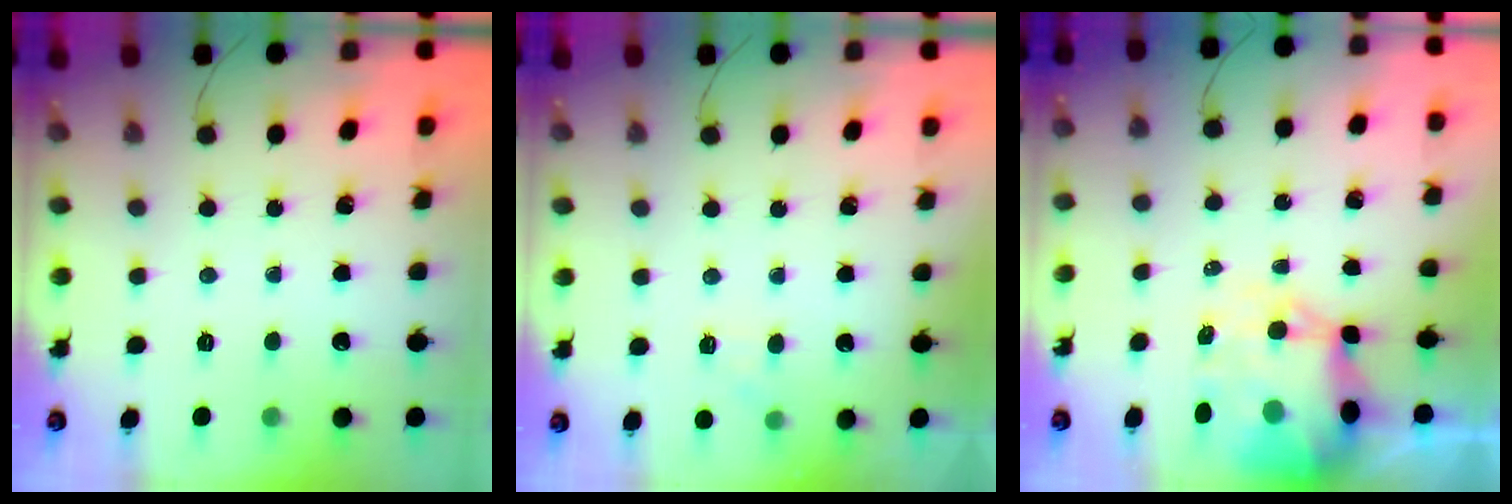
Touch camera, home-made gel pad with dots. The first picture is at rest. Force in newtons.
{"total": 4.7, "press": 4.4, "slide": 1.5}
{"total": 12.4, "press": 11.9, "slide": 3.3}